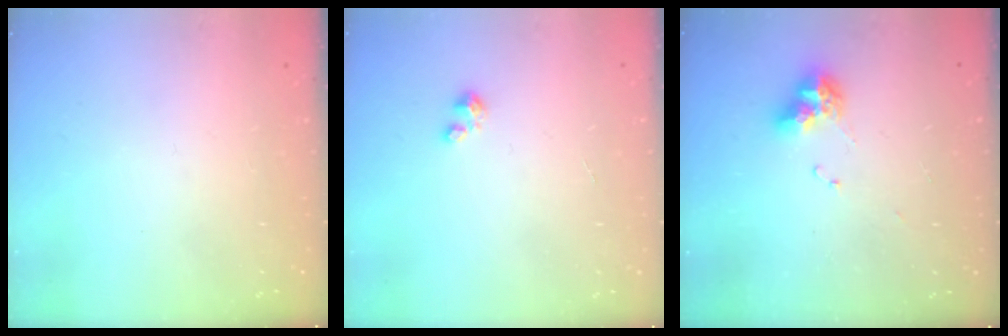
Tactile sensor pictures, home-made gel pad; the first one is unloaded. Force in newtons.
{"total": 1.6, "press": 1.6, "slide": 0.2}
{"total": 9.0, "press": 8.9, "slide": 0.9}